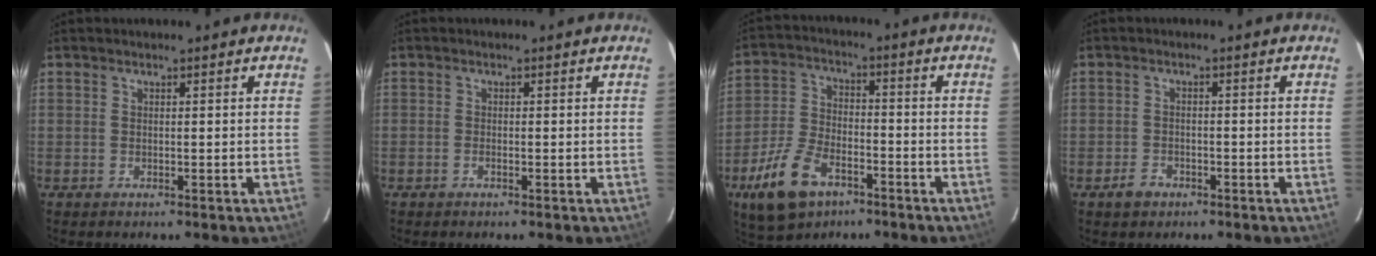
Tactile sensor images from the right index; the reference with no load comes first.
{"total": 0.7, "force": [-0.5, 0.3, 0.5], "torque": [-0.011, 0.001, -0.010]}
{"total": 13.0, "force": [-7.5, 7.1, 8.0], "torque": [-0.186, -0.005, -0.136]}
{"total": 3.1, "force": [-2.0, 2.2, 1.0], "torque": [-0.021, 0.004, -0.032]}